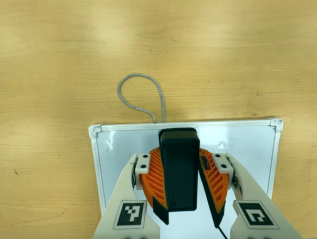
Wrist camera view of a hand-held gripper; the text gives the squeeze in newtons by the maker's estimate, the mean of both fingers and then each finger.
{"total": 9.7, "left": 9.7, "right": 9.6}